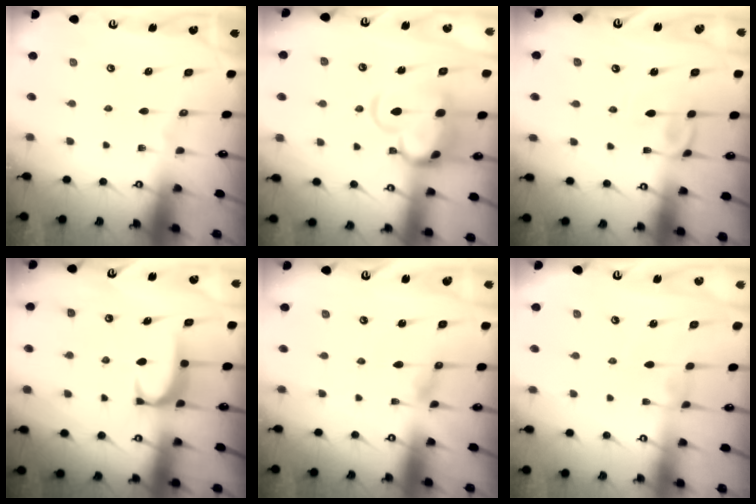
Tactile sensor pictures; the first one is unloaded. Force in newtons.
{"total": 8.8, "press": 8.6, "slide": 1.7}
{"total": 2.9, "press": 2.9, "slide": 0.2}
{"total": 1.6, "press": 1.6, "slide": 0.5}
{"total": 1.4, "press": 1.4, "slide": 0.2}
{"total": 2.8, "press": 2.7, "slide": 0.4}